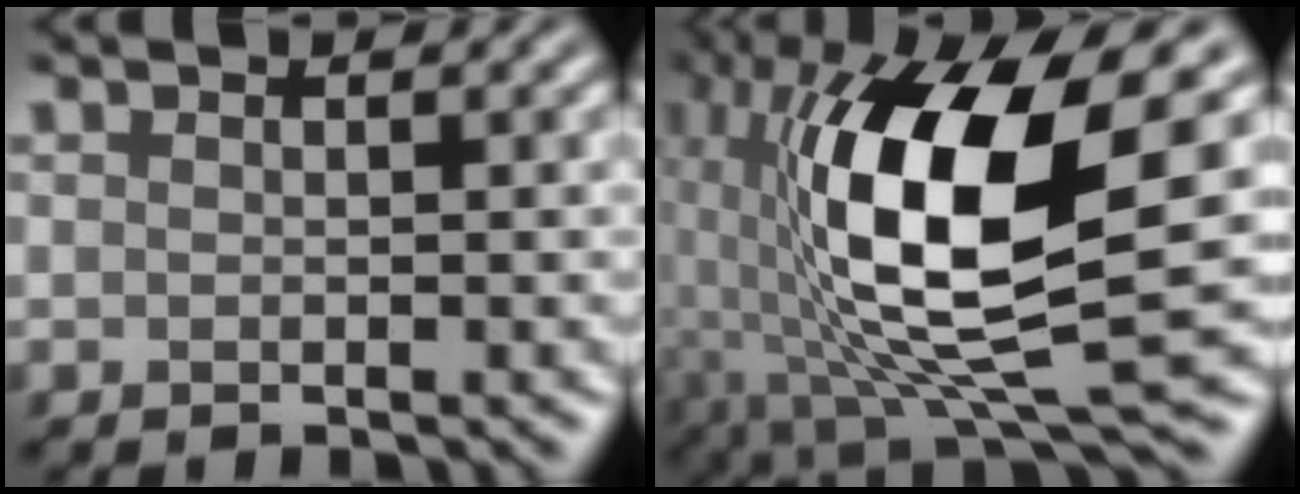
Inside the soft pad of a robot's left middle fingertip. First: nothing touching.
{"total": 13.7, "force": [0.5, 4.3, 13.0], "torque": [-0.244, -0.007, 0.010]}